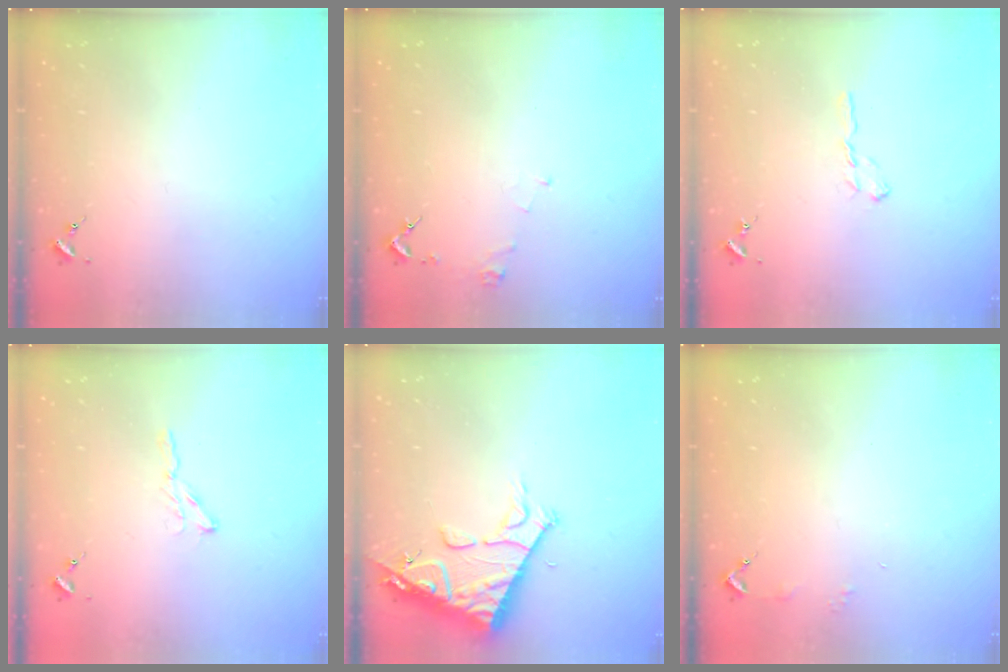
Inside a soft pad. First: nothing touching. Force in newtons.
{"total": 3.7, "press": 3.7, "slide": 0.5}
{"total": 5.5, "press": 5.5, "slide": 0.6}
{"total": 3.9, "press": 3.8, "slide": 0.5}
{"total": 13.9, "press": 13.8, "slide": 1.7}
{"total": 2.9, "press": 2.8, "slide": 0.3}